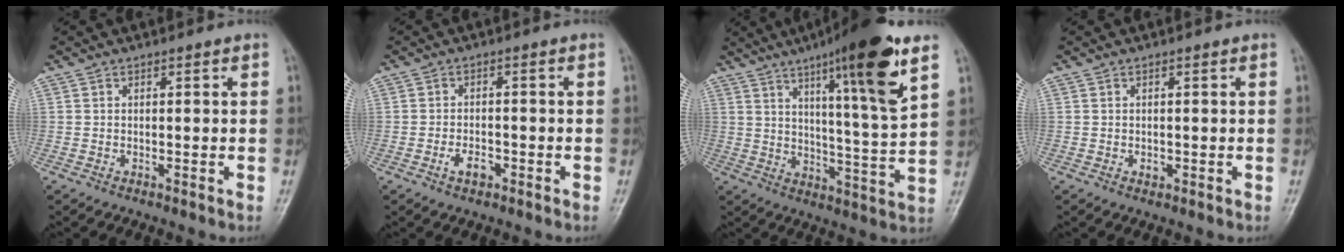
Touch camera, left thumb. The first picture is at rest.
{"total": 3.1, "force": [-1.5, 1.7, 2.0], "torque": [-0.033, 0.010, -0.025]}
{"total": 18.5, "force": [10.0, 1.9, 15.5], "torque": [-0.225, -0.047, 0.151]}
{"total": 1.0, "force": [0.0, 0.7, 0.7], "torque": [-0.005, 0.000, 0.001]}